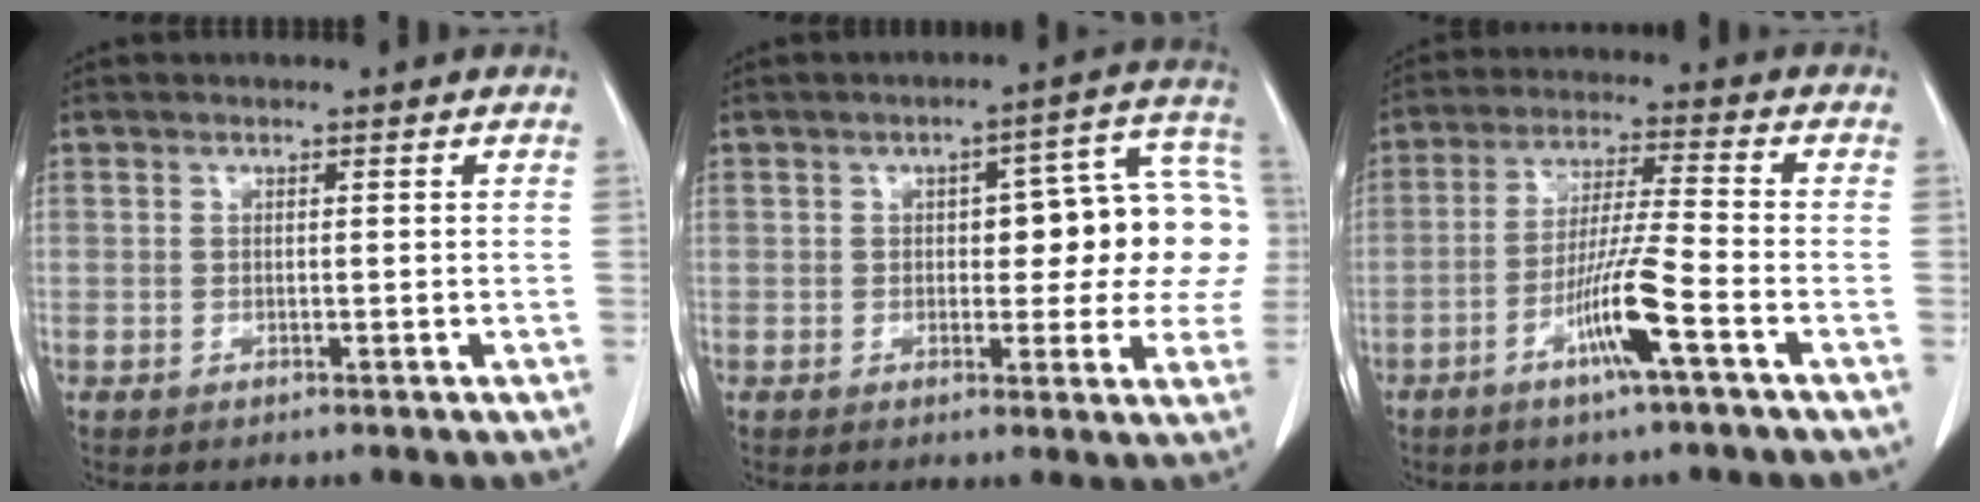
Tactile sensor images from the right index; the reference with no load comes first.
{"total": 13.8, "force": [0.9, 5.3, 12.8], "torque": [-0.146, 0.044, 0.012]}
{"total": 8.9, "force": [-4.2, -0.5, 7.8], "torque": [-0.152, -0.007, -0.081]}